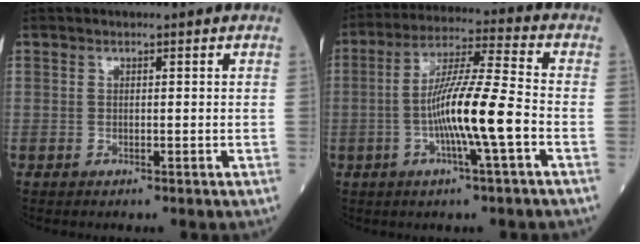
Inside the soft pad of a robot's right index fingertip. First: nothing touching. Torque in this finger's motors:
{"motor_torque": [1.46, -0.68, 0.43, 0.21]}